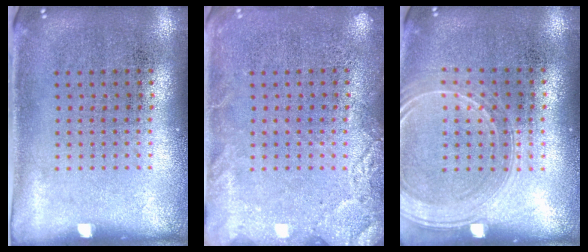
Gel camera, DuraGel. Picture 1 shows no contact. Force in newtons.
{"total": 2.6, "press": 2.6, "slide": 0.4}
{"total": 1.5, "press": 1.5, "slide": 0.4}